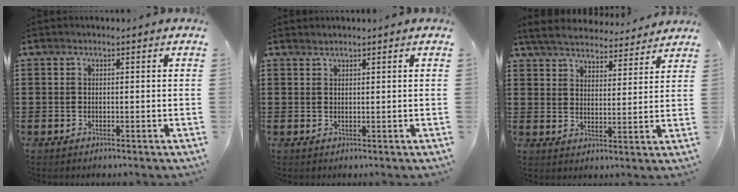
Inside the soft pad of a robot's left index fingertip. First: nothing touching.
{"total": 0.8, "force": [0.8, -0.1, 0.1], "torque": [-0.004, -0.003, 0.016]}
{"total": 5.3, "force": [5.2, 0.5, 0.9], "torque": [-0.043, -0.027, 0.089]}